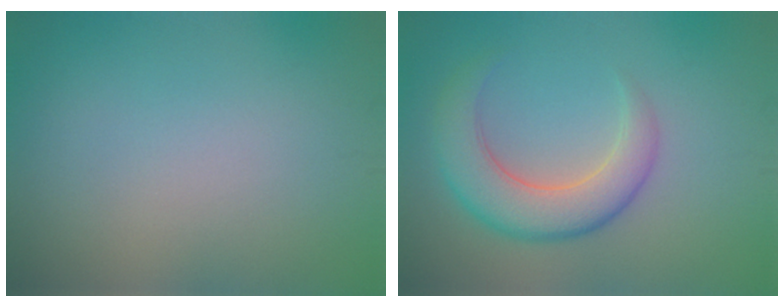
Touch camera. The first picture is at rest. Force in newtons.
{"total": 5.5, "press": 5.5, "slide": 0.5}